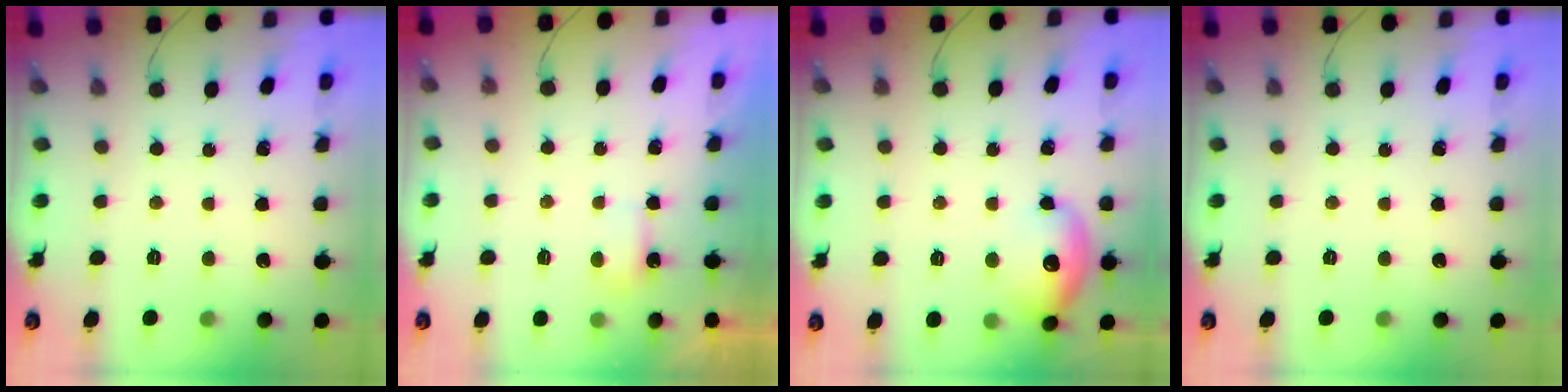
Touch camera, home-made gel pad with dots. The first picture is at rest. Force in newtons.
{"total": 3.5, "press": 3.3, "slide": 1.2}
{"total": 11.6, "press": 11.4, "slide": 2.0}
{"total": 0.0}